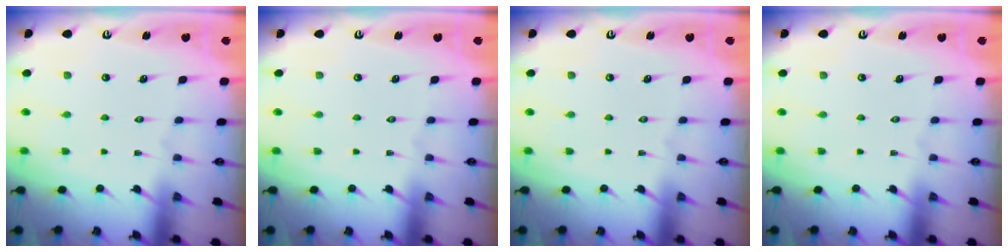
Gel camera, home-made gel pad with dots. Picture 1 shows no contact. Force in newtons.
{"total": 0.0}
{"total": 0.0}
{"total": 0.0}